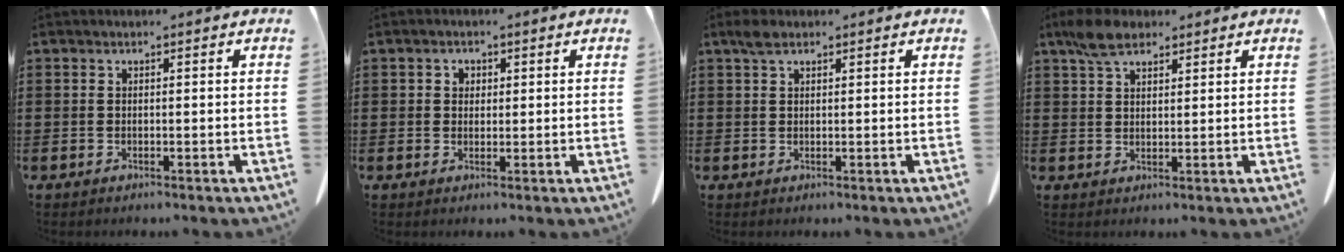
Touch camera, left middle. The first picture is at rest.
{"total": 1.4, "force": [0.4, 1.2, 0.5], "torque": [-0.014, 0.008, 0.007]}
{"total": 1.9, "force": [1.2, 0.9, 1.1], "torque": [-0.027, 0.006, 0.022]}
{"total": 5.0, "force": [3.6, 2.2, 2.7], "torque": [-0.063, 0.006, 0.067]}